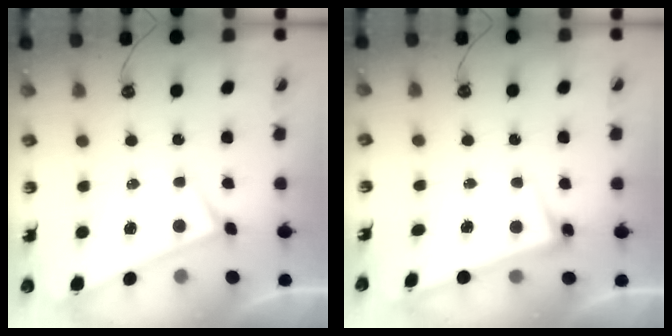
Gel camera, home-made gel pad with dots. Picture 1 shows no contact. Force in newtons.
{"total": 2.7, "press": 2.7, "slide": 0.6}